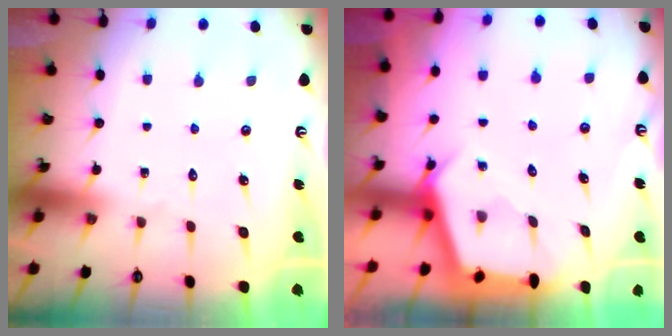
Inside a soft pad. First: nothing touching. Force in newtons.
{"total": 2.9, "press": 2.9, "slide": 0.3}